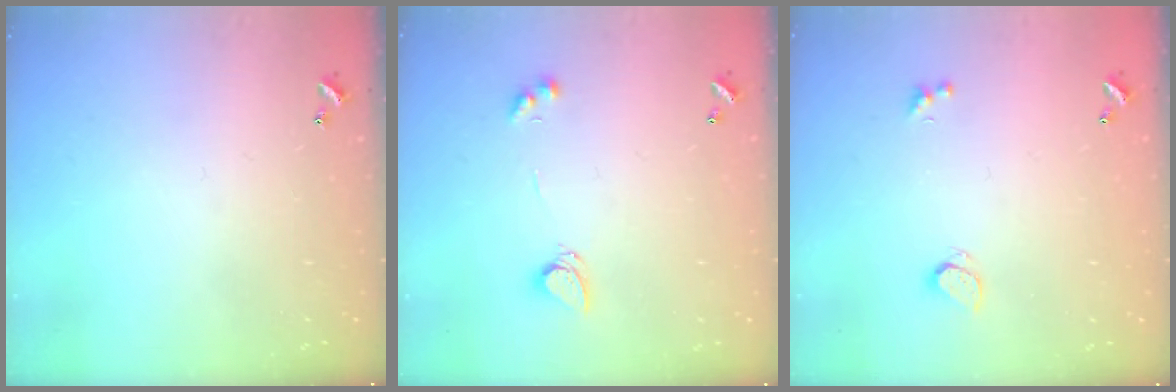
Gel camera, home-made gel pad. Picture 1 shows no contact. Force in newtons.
{"total": 4.2, "press": 4.2, "slide": 0.2}
{"total": 0.9, "press": 0.7, "slide": 0.5}